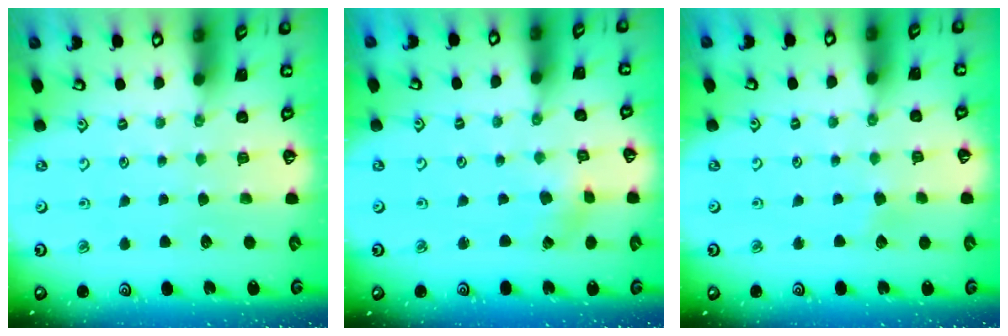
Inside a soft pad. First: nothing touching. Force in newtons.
{"total": 0.5, "press": 0.5, "slide": 0.2}
{"total": 2.9, "press": 2.9, "slide": 0.3}